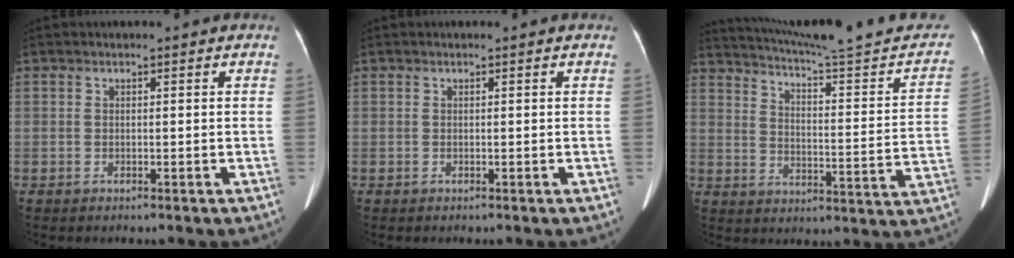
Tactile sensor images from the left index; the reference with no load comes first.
{"total": 0.0}
{"total": 23.7, "force": [21.7, 0.7, 9.5], "torque": [-0.135, -0.050, 0.283]}